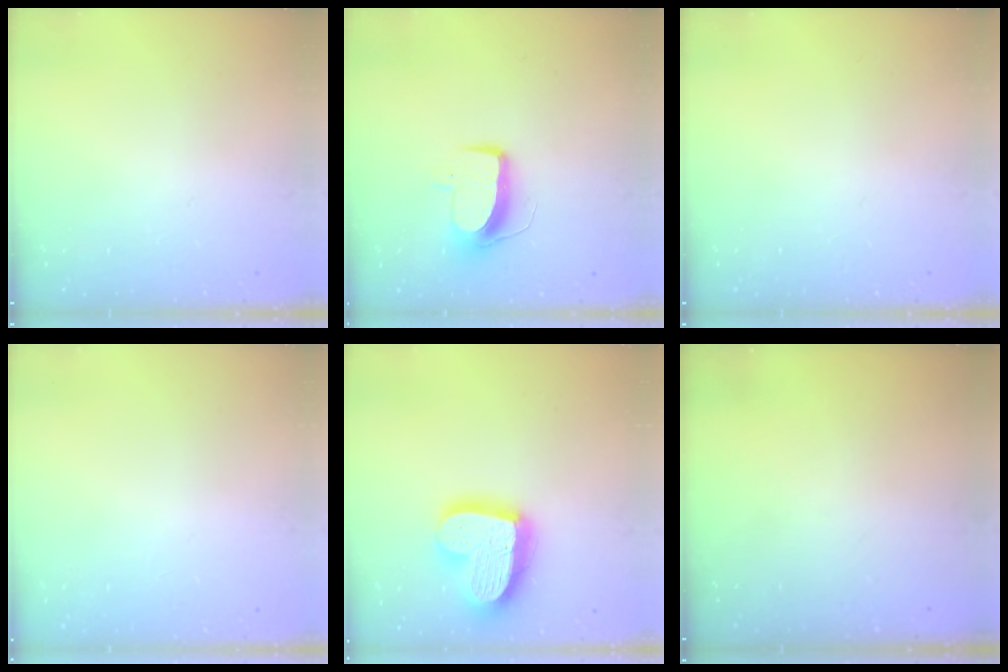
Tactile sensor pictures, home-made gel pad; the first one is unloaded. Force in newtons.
{"total": 9.8, "press": 9.7, "slide": 1.0}
{"total": 0.0}
{"total": 0.0}
{"total": 20.8, "press": 20.7, "slide": 1.9}
{"total": 0.0}